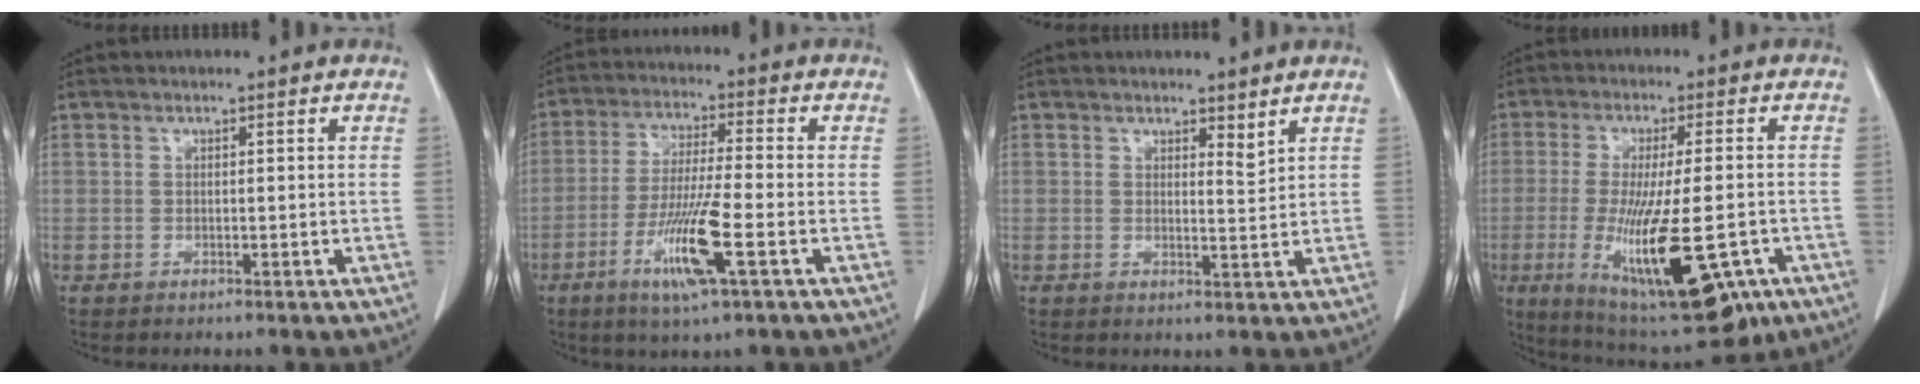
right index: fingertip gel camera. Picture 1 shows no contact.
{"total": 10.5, "force": [-4.1, 0.1, 9.6], "torque": [-0.185, -0.017, -0.077]}
{"total": 2.0, "force": [1.7, 0.2, 1.0], "torque": [-0.017, -0.012, 0.028]}
{"total": 20.2, "force": [-7.3, 4.9, 18.2], "torque": [-0.327, -0.044, -0.102]}